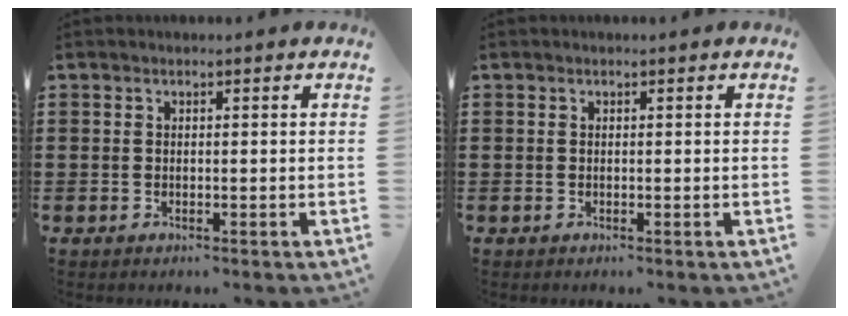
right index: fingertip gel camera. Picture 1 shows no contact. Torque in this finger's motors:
{"motor_torque": [0.23, 0.11, 0.00, 0.01]}